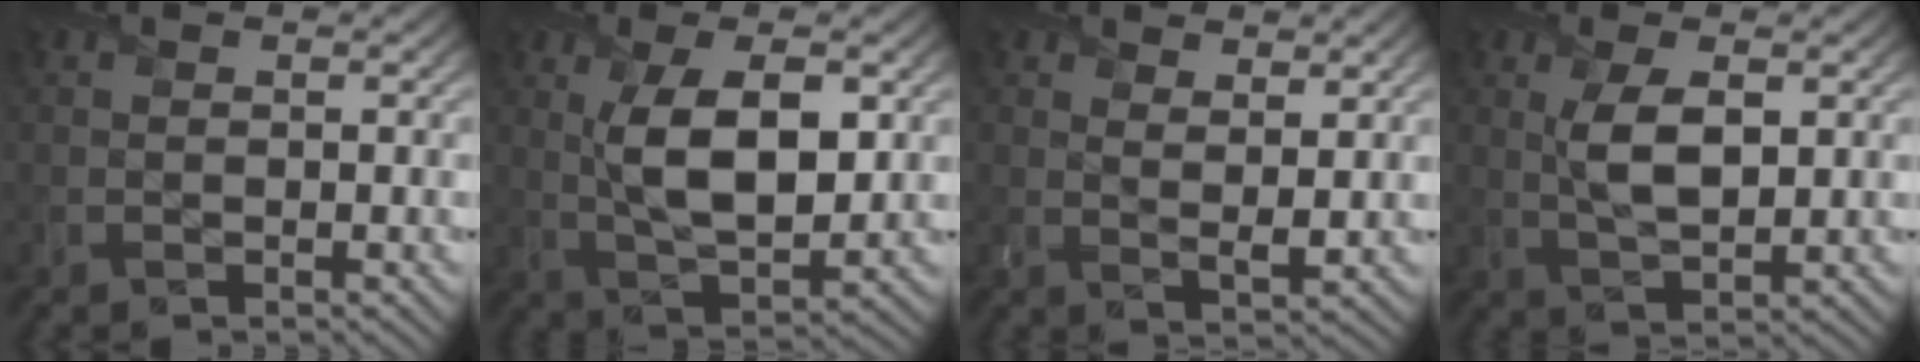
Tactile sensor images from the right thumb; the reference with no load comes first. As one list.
[{"total": 9.2, "force": [1.8, 4.1, 8.1], "torque": [-0.159, 0.000, 0.030]}, {"total": 3.5, "force": [2.4, 1.2, 2.2], "torque": [-0.050, -0.006, 0.046]}, {"total": 5.1, "force": [1.2, 2.1, 4.5], "torque": [-0.101, 0.001, 0.024]}]